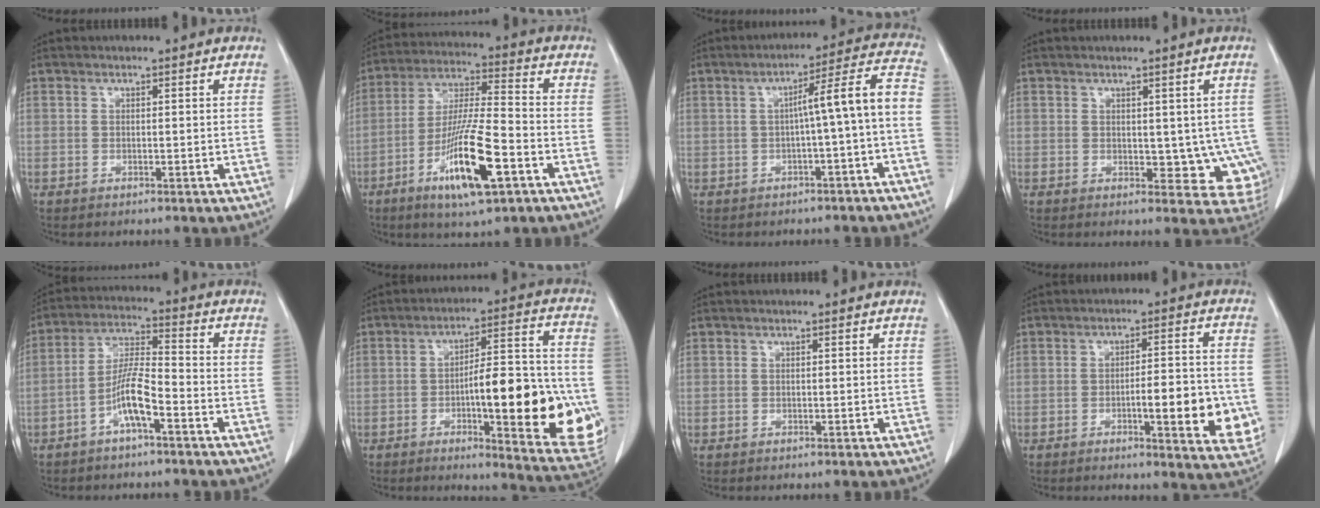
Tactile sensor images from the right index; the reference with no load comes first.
{"total": 14.5, "force": [-6.4, 1.7, 12.9], "torque": [-0.248, -0.019, -0.112]}
{"total": 8.9, "force": [-1.8, -0.4, 8.7], "torque": [-0.116, 0.030, -0.026]}
{"total": 7.0, "force": [-0.1, 4.5, 5.4], "torque": [-0.032, 0.001, 0.009]}
{"total": 7.3, "force": [-3.6, 0.9, 6.3], "torque": [-0.134, 0.012, -0.068]}
{"total": 22.2, "force": [-4.3, 4.4, 21.3], "torque": [-0.237, 0.014, -0.043]}
{"total": 0.0}
{"total": 11.6, "force": [-2.7, 2.4, 11.1], "torque": [-0.131, 0.000, -0.030]}